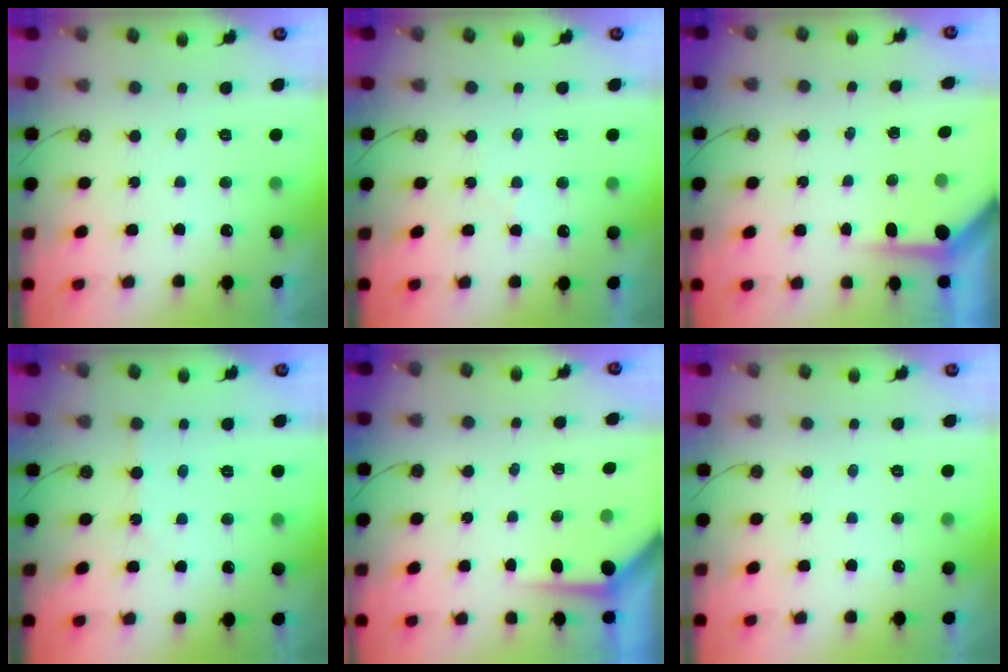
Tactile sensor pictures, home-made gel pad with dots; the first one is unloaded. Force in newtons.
{"total": 6.1, "press": 6.0, "slide": 0.9}
{"total": 3.5, "press": 3.5, "slide": 0.3}
{"total": 2.5, "press": 2.5, "slide": 0.4}
{"total": 3.6, "press": 3.6, "slide": 0.3}
{"total": 0.0}